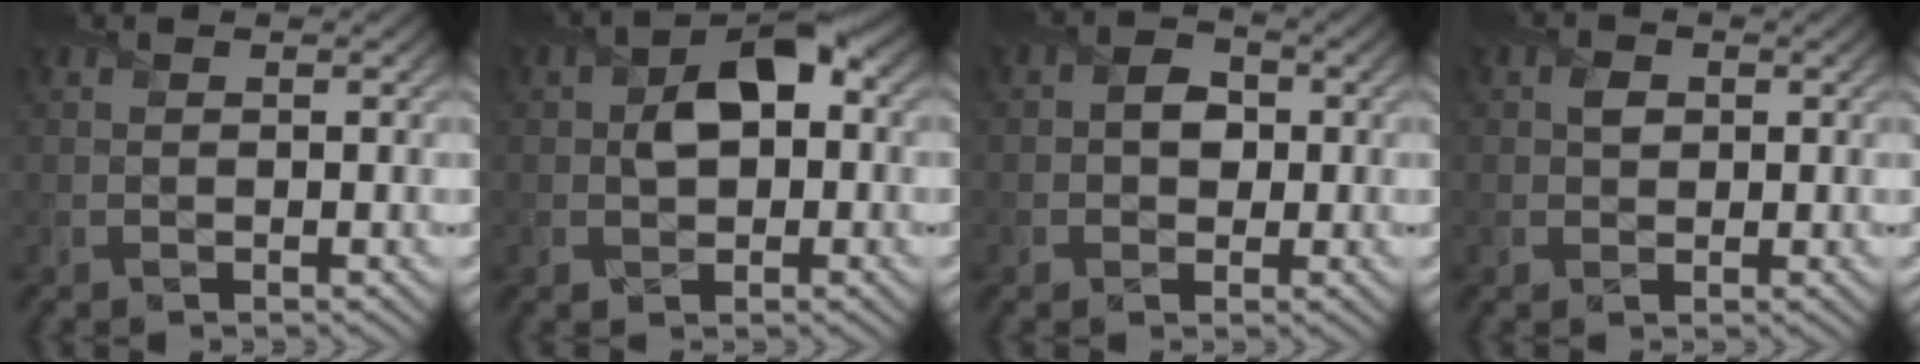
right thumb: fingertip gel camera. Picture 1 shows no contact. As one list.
[{"total": 6.3, "force": [0.4, 4.1, 4.7], "torque": [-0.074, 0.006, 0.004]}, {"total": 3.6, "force": [0.1, 3.1, 1.9], "torque": [-0.028, -0.001, -0.014]}, {"total": 1.8, "force": [0.4, 1.5, 0.9], "torque": [-0.018, -0.002, 0.005]}]